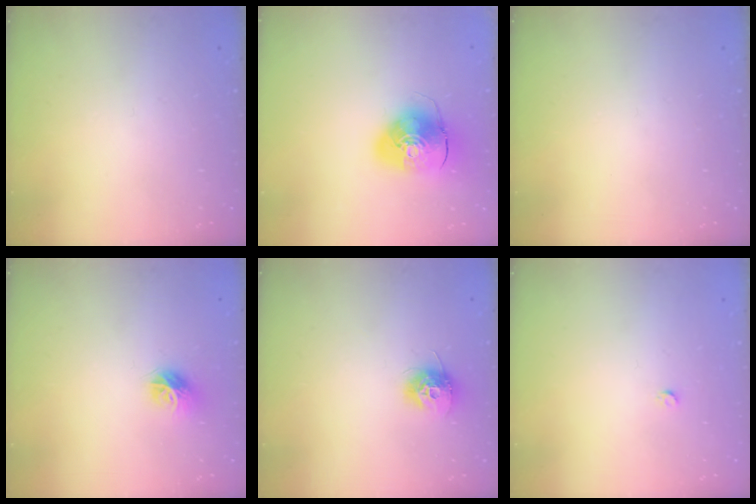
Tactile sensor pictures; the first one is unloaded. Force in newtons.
{"total": 10.5, "press": 10.4, "slide": 1.8}
{"total": 0.0}
{"total": 8.8, "press": 8.8, "slide": 0.4}
{"total": 9.5, "press": 9.5, "slide": 0.4}
{"total": 2.4, "press": 2.4, "slide": 0.3}